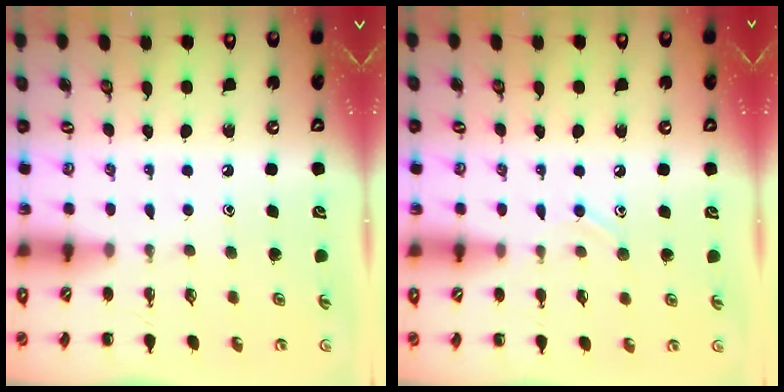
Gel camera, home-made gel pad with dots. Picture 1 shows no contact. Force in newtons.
{"total": 7.8, "press": 7.4, "slide": 2.5}